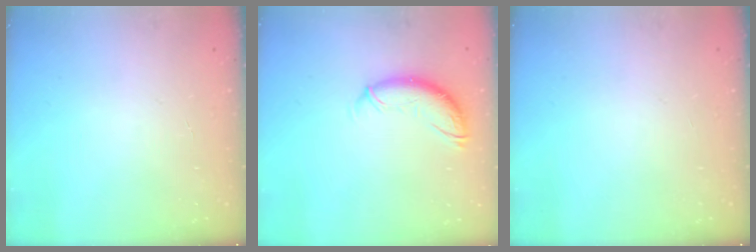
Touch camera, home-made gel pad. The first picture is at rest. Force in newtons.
{"total": 10.7, "press": 10.6, "slide": 1.5}
{"total": 0.0}